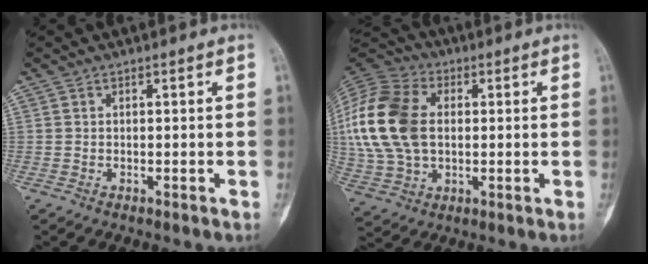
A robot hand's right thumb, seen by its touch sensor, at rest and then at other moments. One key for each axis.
{"total": 20.9, "fx": 2.0, "fy": 14.1, "fz": 15.3, "tx": -0.340, "ty": 0.007, "tz": 0.039}